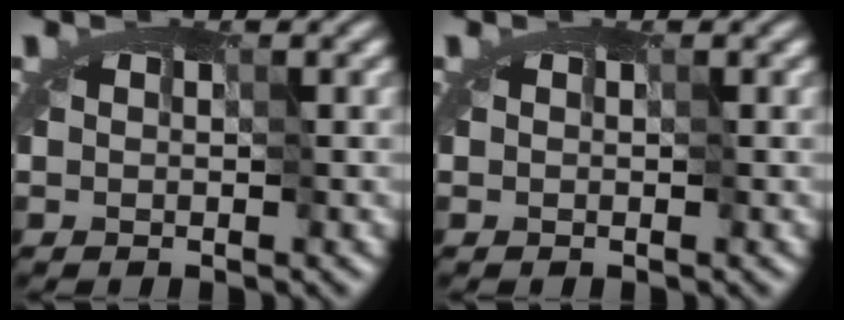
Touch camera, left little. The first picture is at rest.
{"total": 0.0}